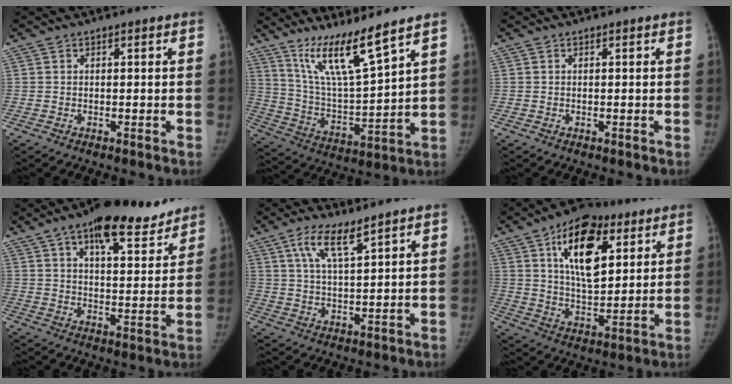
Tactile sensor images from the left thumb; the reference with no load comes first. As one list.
[{"total": 13.0, "force": [9.6, 1.0, 8.6], "torque": [-0.146, -0.072, 0.189]}, {"total": 0.0}, {"total": 16.2, "force": [11.4, 6.0, 9.7], "torque": [-0.103, -0.043, 0.175]}, {"total": 6.7, "force": [4.2, 1.6, 4.9], "torque": [-0.093, -0.020, 0.085]}, {"total": 17.5, "force": [7.2, 9.2, 13.0], "torque": [-0.171, -0.026, 0.118]}]